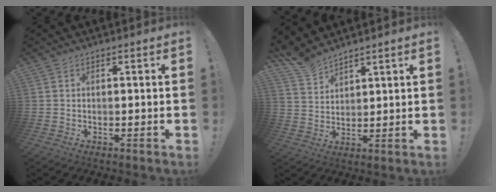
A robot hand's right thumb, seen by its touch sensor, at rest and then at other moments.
{"total": 7.1, "force": [6.5, 2.1, 1.8], "torque": [-0.042, -0.040, 0.126]}